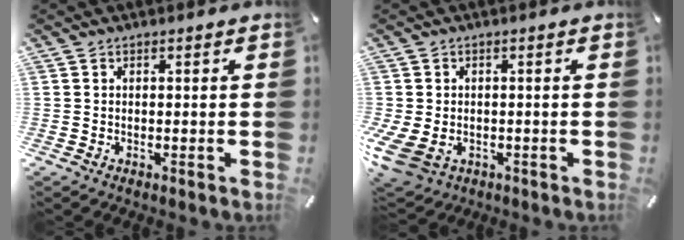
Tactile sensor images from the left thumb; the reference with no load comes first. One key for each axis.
{"total": 5.6, "fx": -1.5, "fy": 4.5, "fz": 3.0, "tx": -0.077, "ty": 0.004, "tz": -0.026}